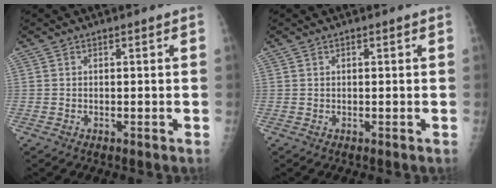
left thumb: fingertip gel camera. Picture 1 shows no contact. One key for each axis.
{"total": 0.0}